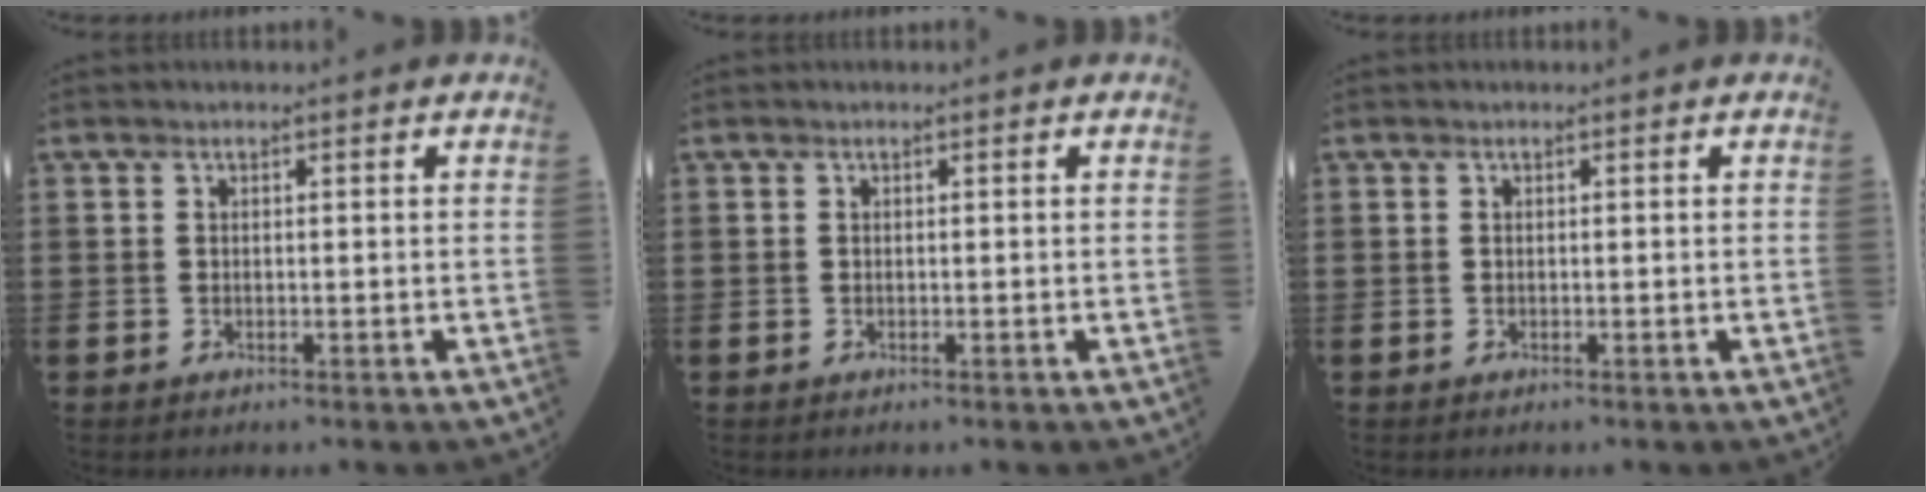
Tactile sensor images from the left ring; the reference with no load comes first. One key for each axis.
{"total": 0.0}
{"total": 0.0}